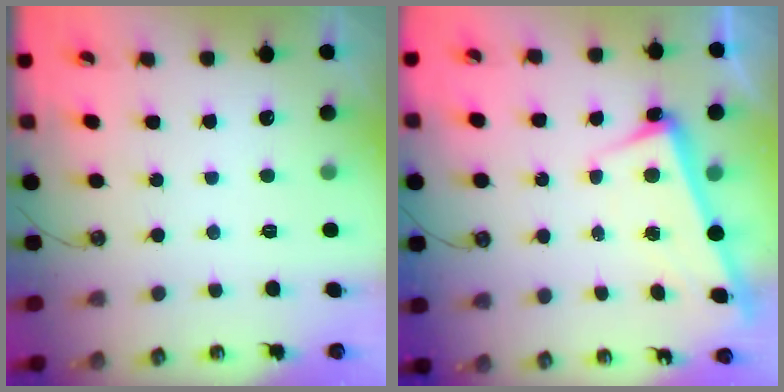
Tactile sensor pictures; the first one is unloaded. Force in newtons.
{"total": 2.6, "press": 2.3, "slide": 1.1}